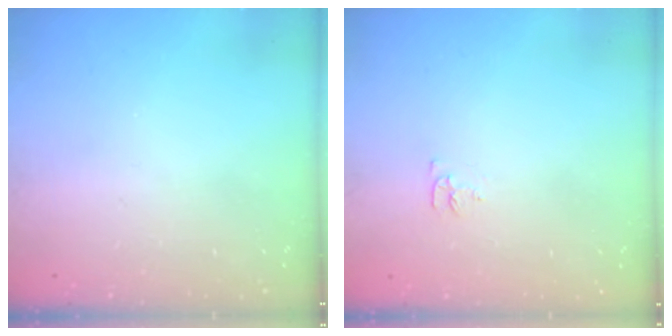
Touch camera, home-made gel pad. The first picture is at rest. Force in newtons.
{"total": 4.0, "press": 3.9, "slide": 0.4}